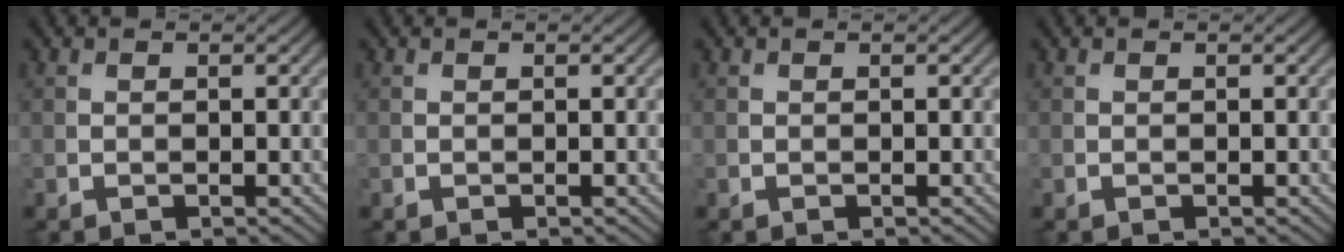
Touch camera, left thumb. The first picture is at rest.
{"total": 0.0}
{"total": 0.0}
{"total": 0.0}